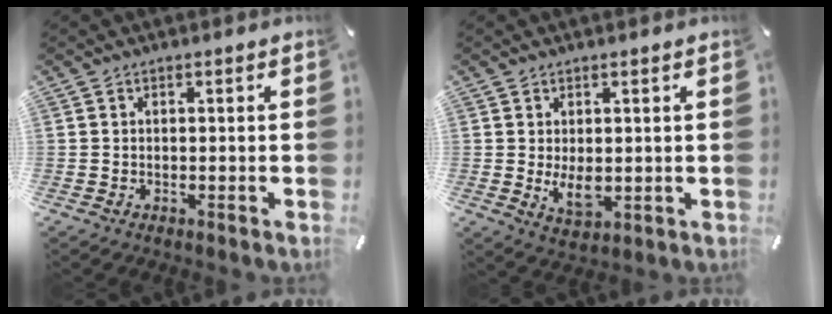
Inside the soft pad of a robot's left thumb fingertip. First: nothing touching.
{"total": 5.2, "force": [0.0, 2.8, 4.4], "torque": [-0.092, -0.007, -0.002]}